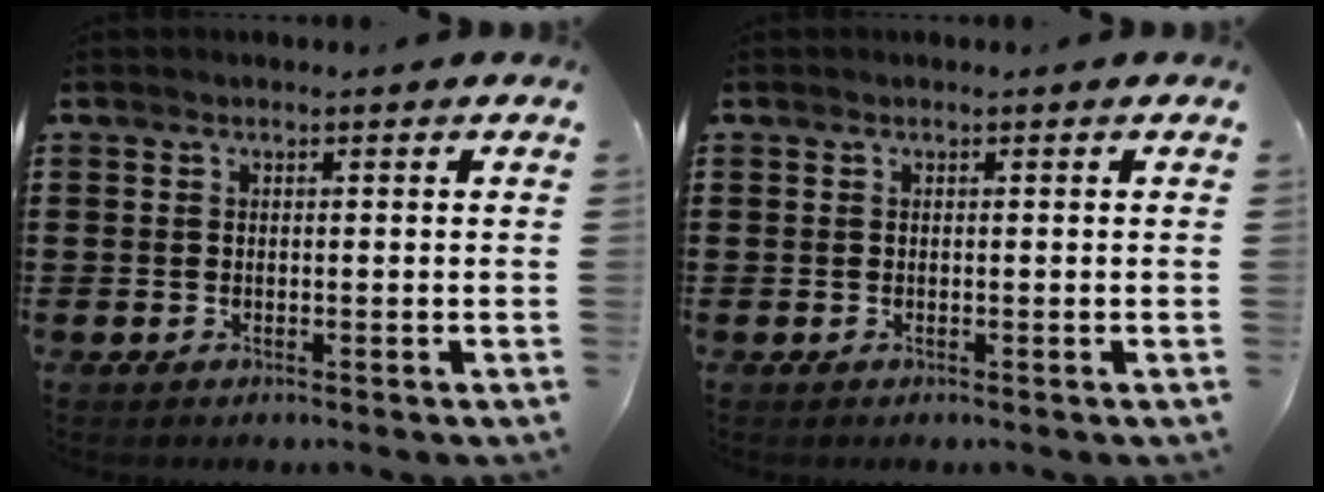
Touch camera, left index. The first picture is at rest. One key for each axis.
{"total": 0.0}